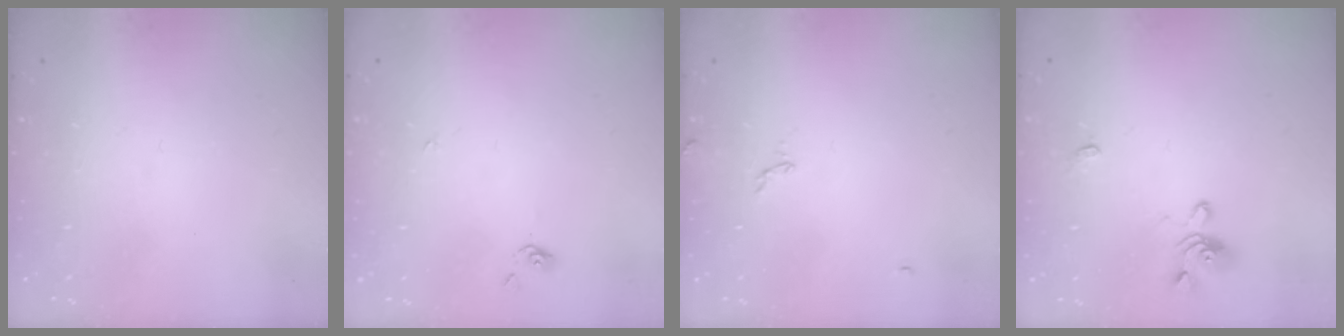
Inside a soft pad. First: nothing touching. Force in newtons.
{"total": 1.1, "press": 1.0, "slide": 0.4}
{"total": 2.8, "press": 2.8, "slide": 0.3}
{"total": 6.2, "press": 6.1, "slide": 1.3}